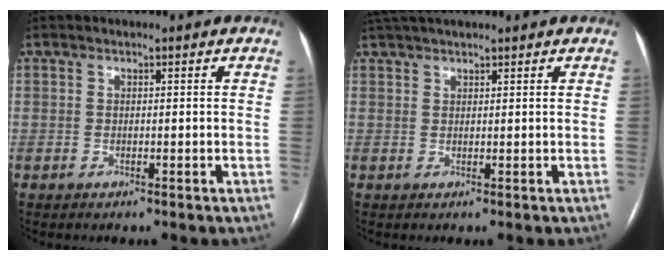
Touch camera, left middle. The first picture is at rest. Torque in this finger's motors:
{"motor_torque": [0.26, -0.26, 0.04, 0.05]}